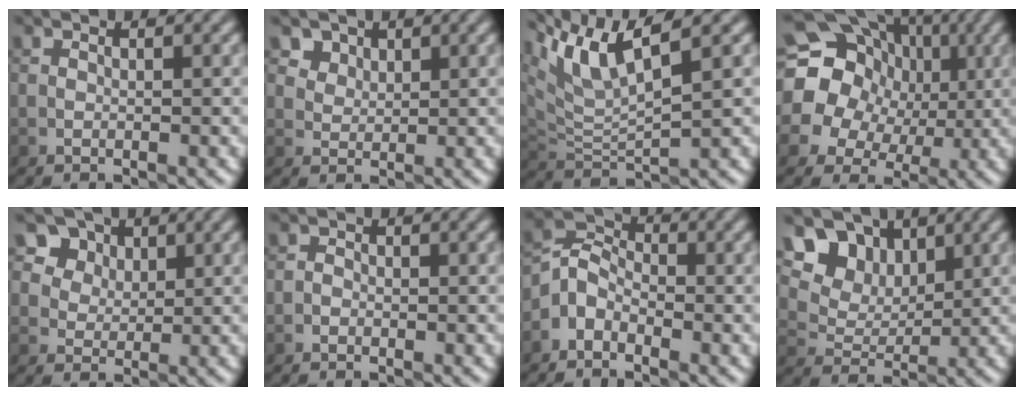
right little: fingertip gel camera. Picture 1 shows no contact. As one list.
[{"total": 4.7, "force": [3.2, 3.1, 1.5], "torque": [-0.045, 0.002, 0.060]}, {"total": 6.6, "force": [4.4, 1.1, 4.8], "torque": [-0.099, 0.012, 0.086]}, {"total": 19.0, "force": [3.7, 17.0, 7.6], "torque": [-0.157, 0.029, 0.023]}, {"total": 9.6, "force": [5.9, 6.6, 3.6], "torque": [-0.083, 0.015, 0.098]}, {"total": 0.6, "force": [-0.3, 0.5, 0.2], "torque": [0.002, 0.003, -0.011]}, {"total": 2.5, "force": [-1.7, 1.6, 0.9], "torque": [-0.020, 0.014, -0.045]}, {"total": 10.7, "force": [6.5, 7.2, 4.7], "torque": [-0.092, 0.007, 0.118]}]